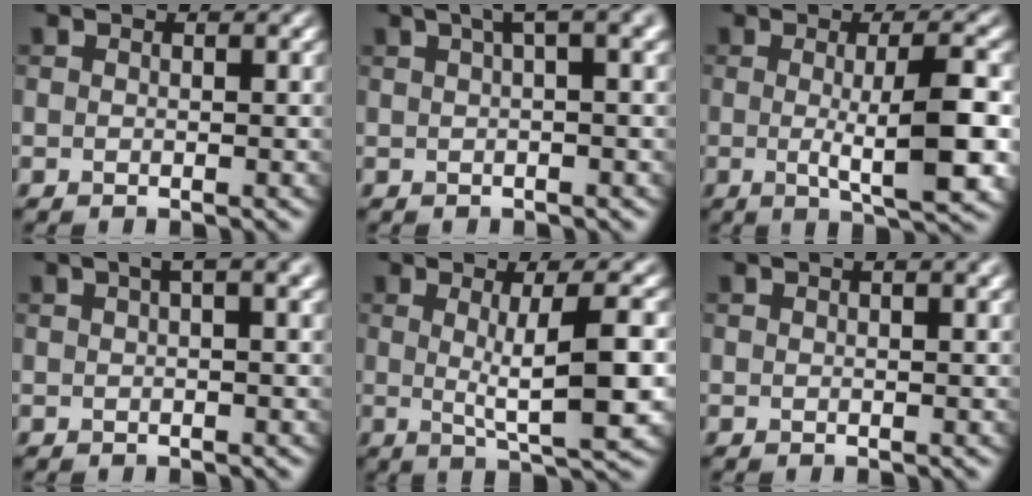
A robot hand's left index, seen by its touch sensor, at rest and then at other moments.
{"total": 4.9, "force": [2.0, 1.4, 4.3], "torque": [-0.049, 0.022, 0.027]}
{"total": 6.8, "force": [-0.4, 1.3, 6.7], "torque": [-0.095, -0.007, -0.002]}
{"total": 4.0, "force": [1.7, 1.3, 3.4], "torque": [-0.034, 0.014, 0.013]}
{"total": 6.8, "force": [0.4, 1.4, 6.7], "torque": [-0.089, -0.001, 0.009]}
{"total": 2.3, "force": [1.2, 0.7, 1.8], "torque": [-0.014, 0.002, 0.009]}